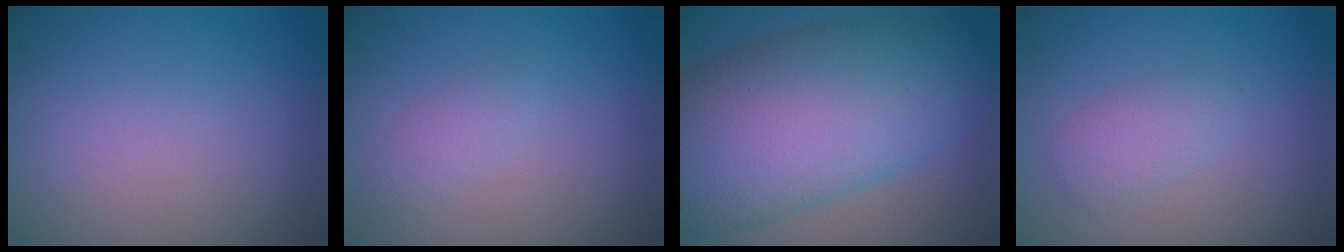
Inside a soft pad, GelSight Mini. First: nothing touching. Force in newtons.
{"total": 1.4, "press": 1.4, "slide": 0.1}
{"total": 14.0, "press": 14.0, "slide": 0.1}
{"total": 2.0, "press": 2.0, "slide": 0.0}